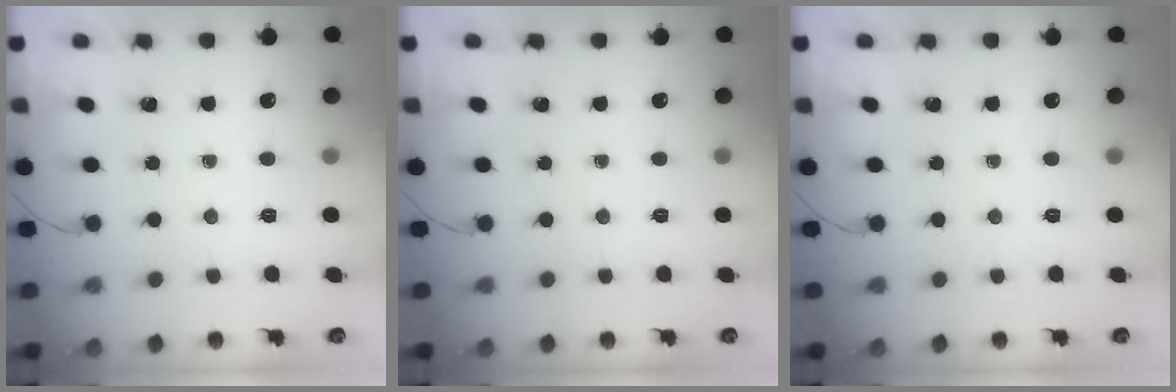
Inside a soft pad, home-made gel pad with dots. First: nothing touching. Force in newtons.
{"total": 0.0}
{"total": 0.0}